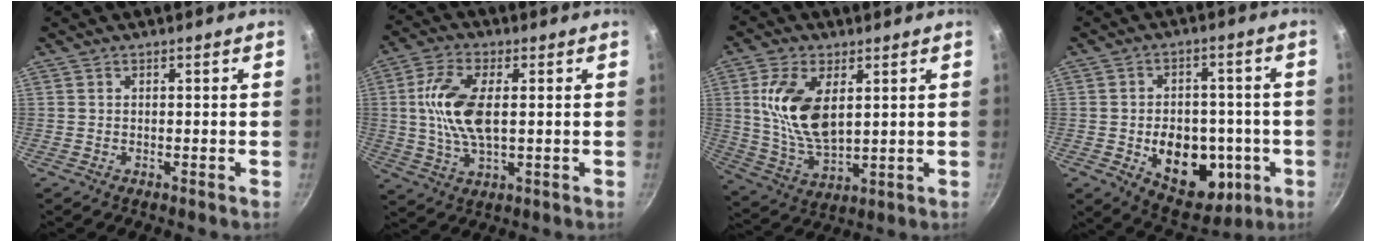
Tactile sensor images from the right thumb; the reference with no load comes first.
{"total": 11.7, "force": [1.1, 5.5, 10.2], "torque": [-0.202, 0.006, 0.017]}
{"total": 13.8, "force": [3.3, 7.2, 11.3], "torque": [-0.212, -0.018, 0.071]}
{"total": 16.1, "force": [-3.3, 11.3, 10.9], "torque": [-0.113, 0.007, -0.030]}